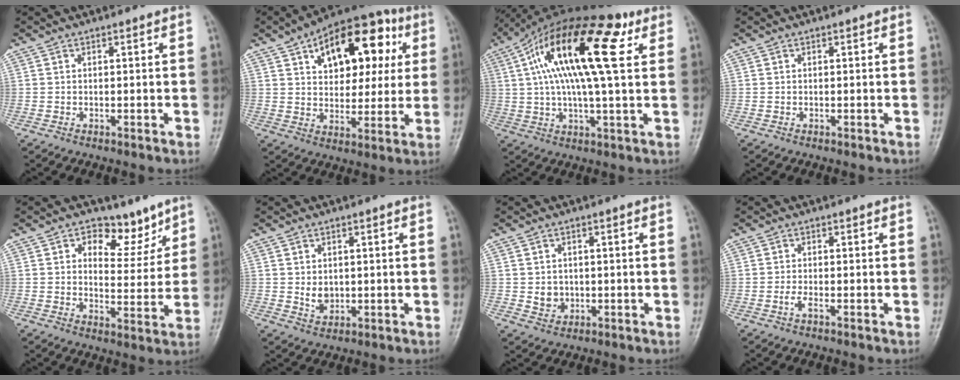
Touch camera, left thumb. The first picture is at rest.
{"total": 18.7, "force": [7.0, 10.9, 13.6], "torque": [-0.137, 0.008, 0.100]}
{"total": 20.8, "force": [6.6, 6.7, 18.6], "torque": [-0.319, 0.019, 0.101]}
{"total": 0.0}
{"total": 8.3, "force": [5.3, 5.3, 3.7], "torque": [-0.012, -0.030, 0.079]}
{"total": 3.2, "force": [0.3, 2.5, 2.0], "torque": [-0.023, -0.007, 0.013]}
{"total": 3.3, "force": [0.0, 2.9, 1.5], "torque": [-0.010, 0.000, 0.007]}
{"total": 1.5, "force": [-0.7, 0.5, 1.2], "torque": [-0.030, 0.001, -0.016]}